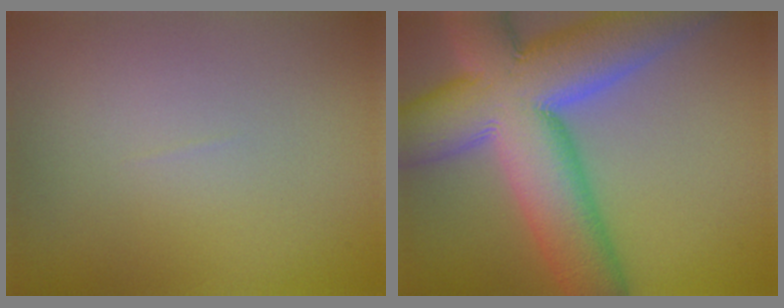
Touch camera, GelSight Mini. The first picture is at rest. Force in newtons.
{"total": 15.2, "press": 15.1, "slide": 1.1}